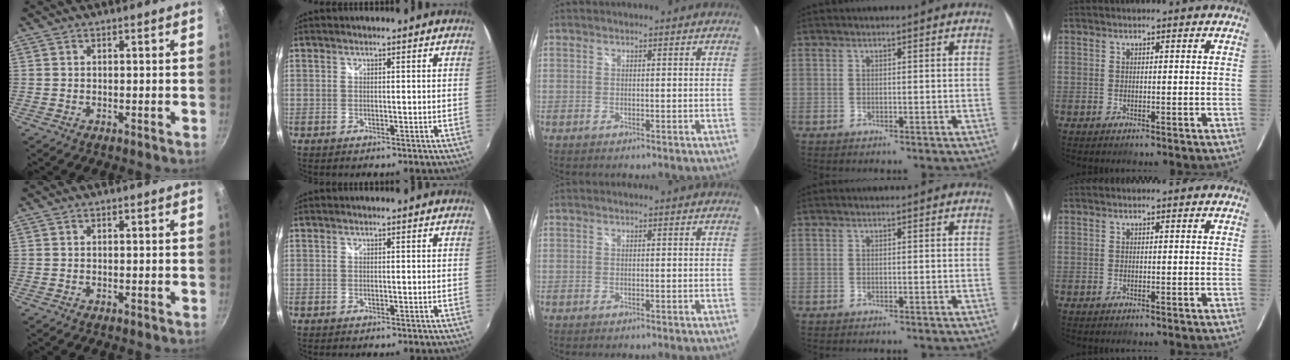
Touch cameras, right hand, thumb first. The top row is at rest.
{}